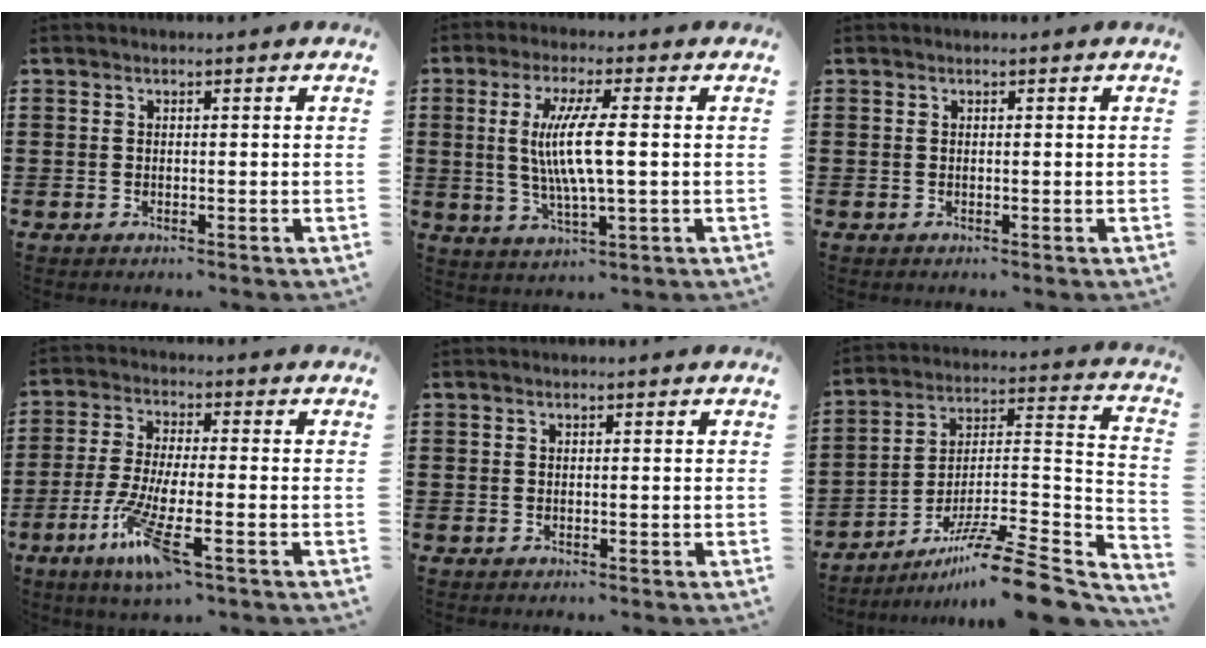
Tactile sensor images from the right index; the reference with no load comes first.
{"total": 8.3, "force": [0.7, 1.2, 8.2], "torque": [-0.173, -0.010, 0.003]}
{"total": 0.0}
{"total": 9.3, "force": [-4.7, 1.3, 8.0], "torque": [-0.173, -0.017, -0.088]}
{"total": 0.0}
{"total": 12.2, "force": [-9.3, 0.9, 7.9], "torque": [-0.121, 0.016, -0.174]}